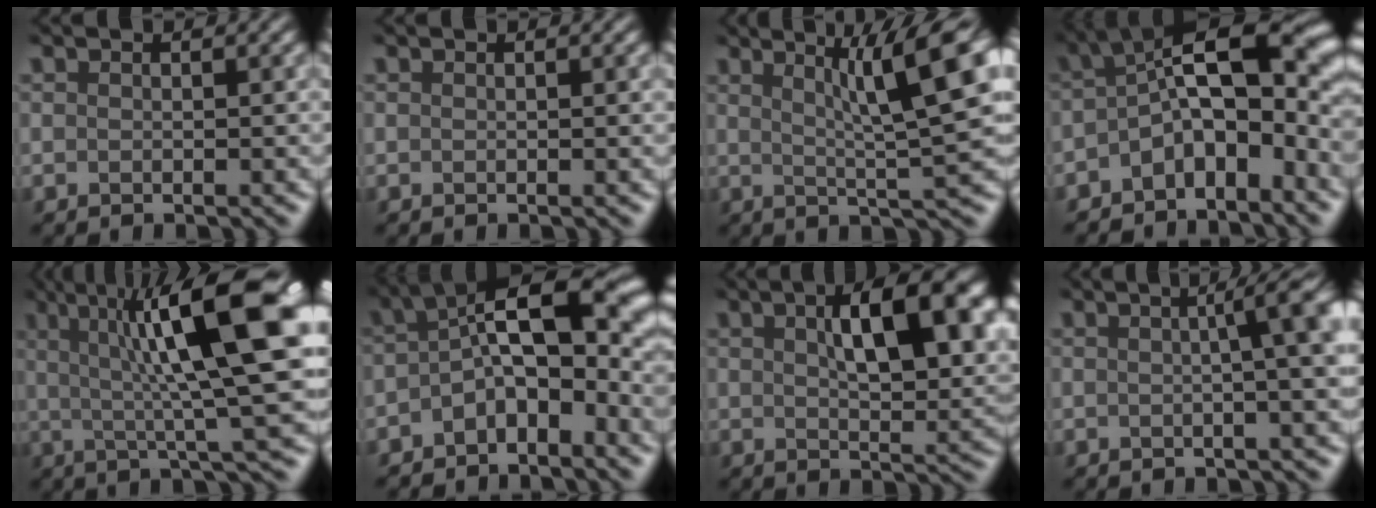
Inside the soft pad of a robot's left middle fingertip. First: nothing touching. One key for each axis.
{"total": 0.7, "fx": 0.2, "fy": 0.4, "fz": 0.5, "tx": 0.002, "ty": 0.004, "tz": -0.006}
{"total": 7.8, "fx": 2.6, "fy": 0.4, "fz": 7.3, "tx": -0.104, "ty": 0.019, "tz": 0.052}
{"total": 8.1, "fx": -2.3, "fy": 3.2, "fz": 7.1, "tx": -0.116, "ty": 0.027, "tz": -0.040}
{"total": 12.0, "fx": 3.6, "fy": 2.1, "fz": 11.3, "tx": -0.167, "ty": 0.020, "tz": 0.065}
{"total": 7.0, "fx": -1.8, "fy": 2.6, "fz": 6.3, "tx": -0.114, "ty": 0.025, "tz": -0.031}
{"total": 7.9, "fx": 2.7, "fy": 1.9, "fz": 7.2, "tx": -0.102, "ty": 0.013, "tz": 0.052}
{"total": 6.2, "fx": 0.7, "fy": 1.4, "fz": 6.0, "tx": -0.045, "ty": 0.020, "tz": 0.010}